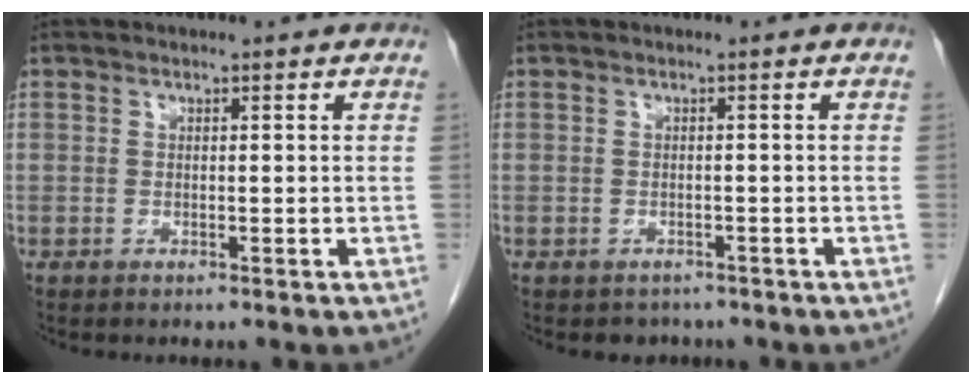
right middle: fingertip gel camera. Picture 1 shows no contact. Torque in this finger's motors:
{"motor_torque": [0.04, -0.02, -0.02, 0.00]}